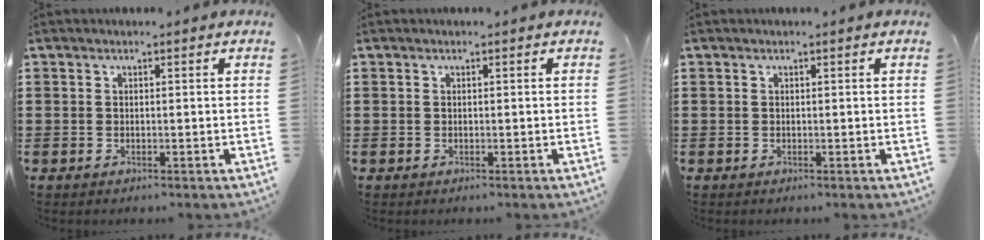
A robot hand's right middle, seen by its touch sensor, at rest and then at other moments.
{"total": 0.0}
{"total": 0.0}